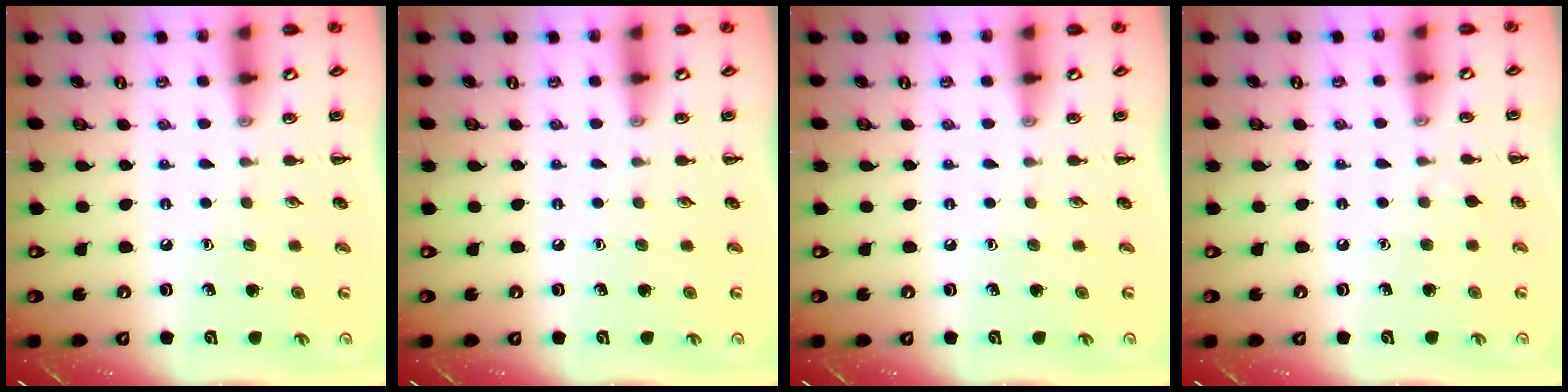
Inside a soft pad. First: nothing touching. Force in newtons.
{"total": 0.0}
{"total": 0.0}
{"total": 2.3, "press": 2.0, "slide": 1.0}